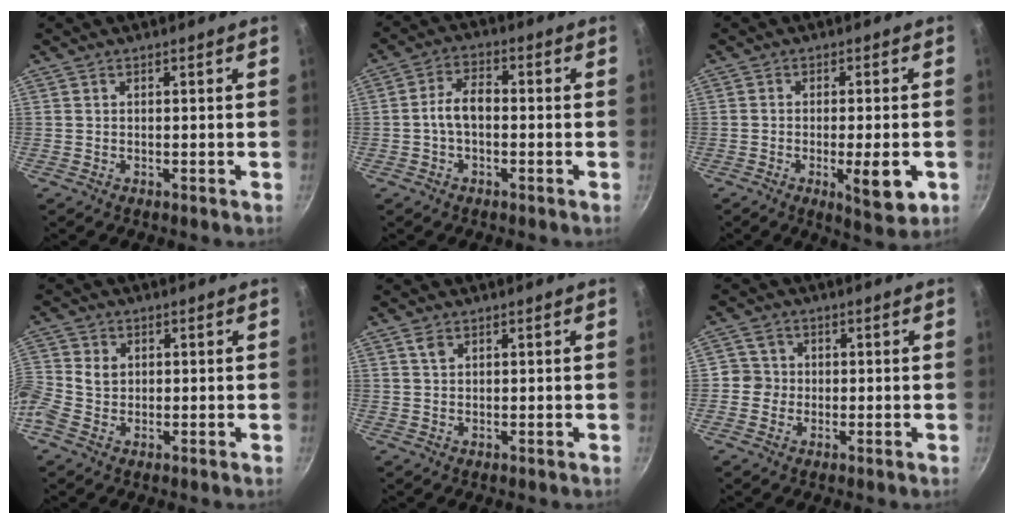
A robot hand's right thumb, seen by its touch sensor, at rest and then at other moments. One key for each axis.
{"total": 5.6, "fx": -0.8, "fy": 3.3, "fz": 4.5, "tx": -0.075, "ty": 0.027, "tz": -0.022}
{"total": 8.4, "fx": -2.5, "fy": 2.2, "fz": 7.7, "tx": -0.103, "ty": -0.001, "tz": -0.031}
{"total": 6.2, "fx": -0.2, "fy": 5.2, "fz": 3.4, "tx": -0.082, "ty": 0.014, "tz": -0.018}
{"total": 1.6, "fx": 1.0, "fy": 1.1, "fz": 0.8, "tx": -0.012, "ty": -0.003, "tz": 0.021}
{"total": 3.7, "fx": -0.2, "fy": 3.7, "fz": 0.3, "tx": 0.023, "ty": 0.006, "tz": -0.012}